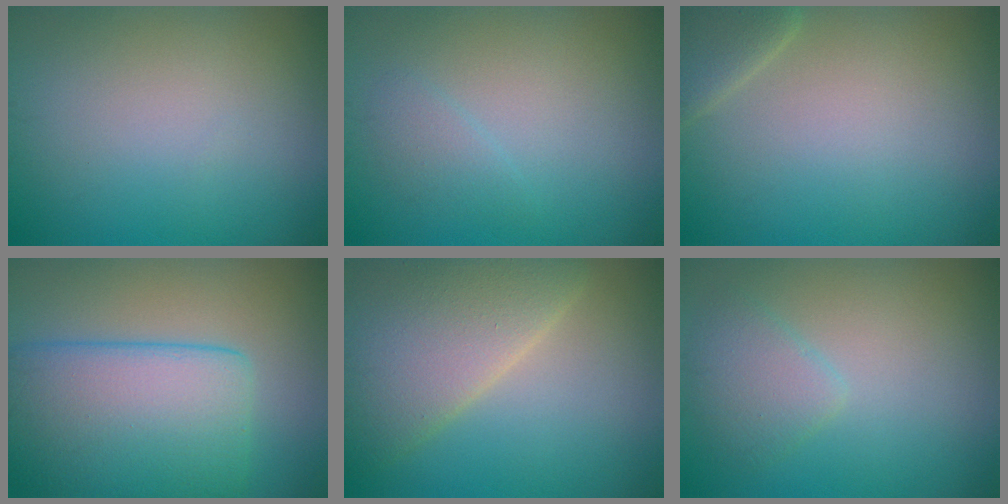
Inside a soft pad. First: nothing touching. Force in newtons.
{"total": 1.3, "press": 1.3, "slide": 0.1}
{"total": 2.5, "press": 2.5, "slide": 0.2}
{"total": 10.9, "press": 10.9, "slide": 0.4}
{"total": 7.4, "press": 7.3, "slide": 0.5}
{"total": 2.5, "press": 2.5, "slide": 0.2}